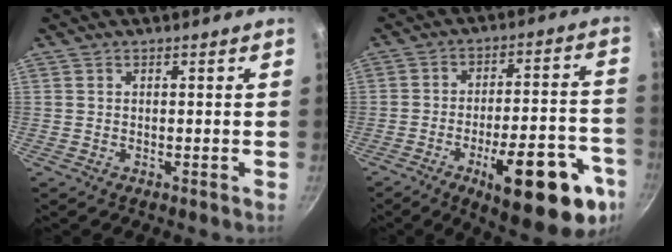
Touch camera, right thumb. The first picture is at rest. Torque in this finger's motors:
{"motor_torque": [2.33, 2.11, 1.95, -0.82, 0.16]}